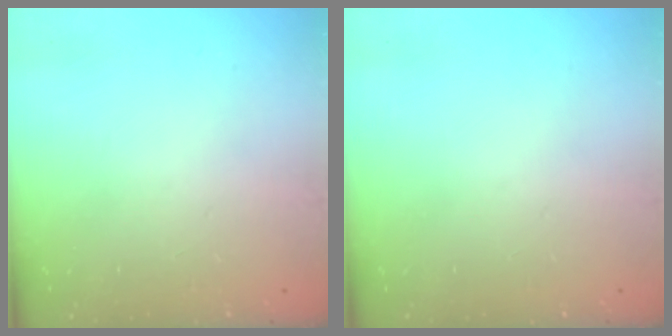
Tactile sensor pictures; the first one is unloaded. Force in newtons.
{"total": 0.0}